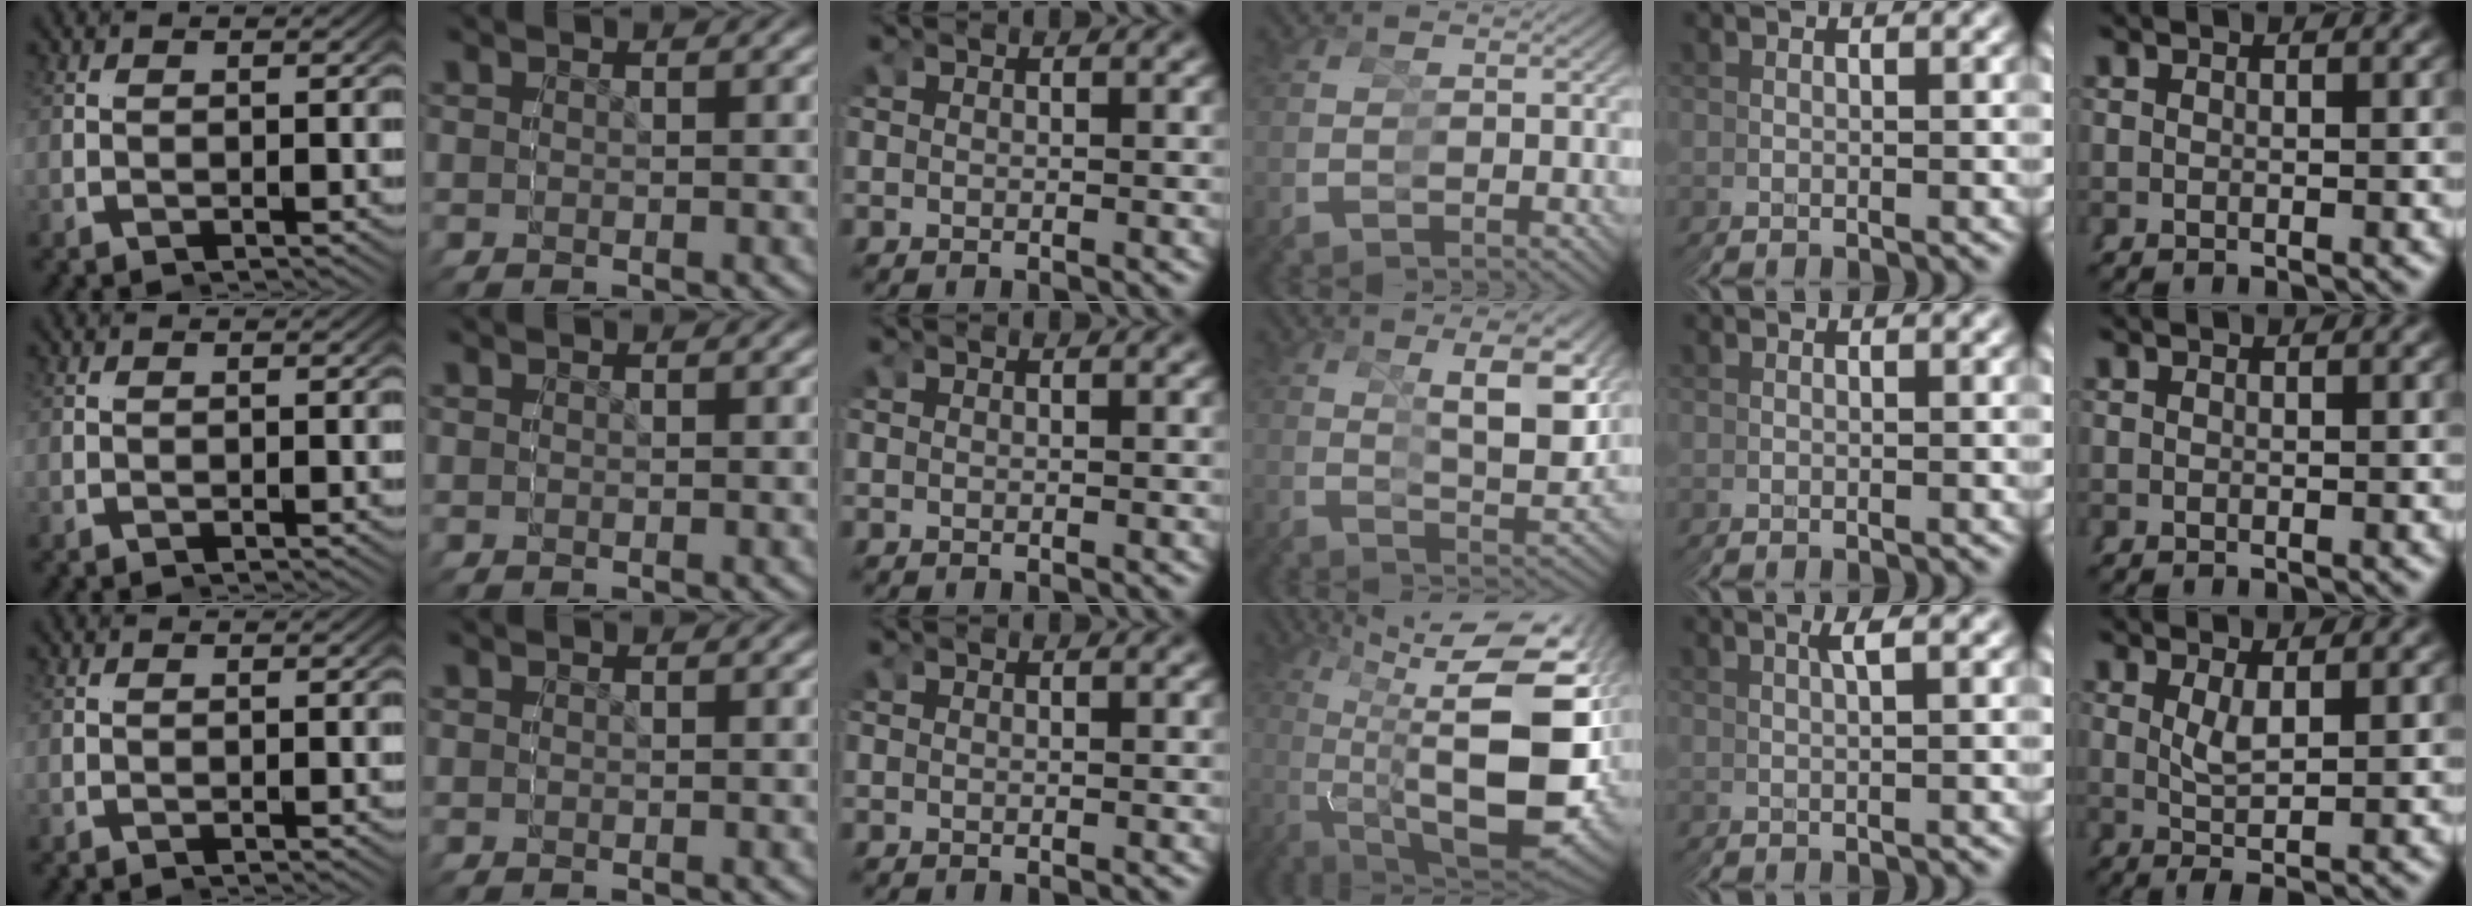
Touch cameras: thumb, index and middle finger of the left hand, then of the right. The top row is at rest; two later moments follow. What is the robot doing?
{"motion": "grasp_and_lifting", "object": "cubes"}